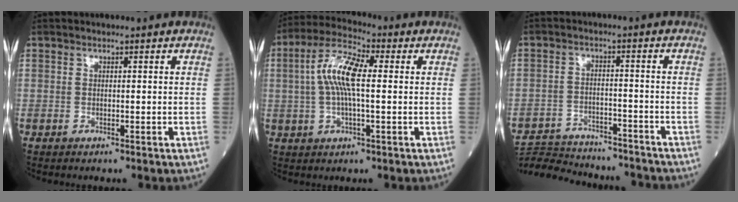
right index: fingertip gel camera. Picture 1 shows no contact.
{"total": 9.0, "force": [0.9, 2.3, 8.7], "torque": [-0.181, 0.019, 0.011]}
{"total": 15.0, "force": [-14.3, 3.1, 3.3], "torque": [-0.071, 0.016, -0.208]}